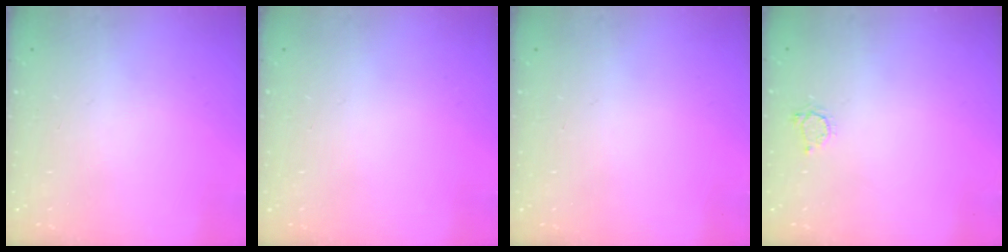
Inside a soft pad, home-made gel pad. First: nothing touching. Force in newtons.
{"total": 0.0}
{"total": 0.0}
{"total": 3.3, "press": 3.2, "slide": 0.4}